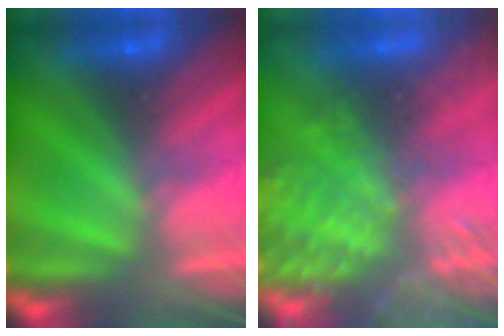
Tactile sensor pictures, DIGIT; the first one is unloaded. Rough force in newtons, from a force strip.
{"total": 9.1}